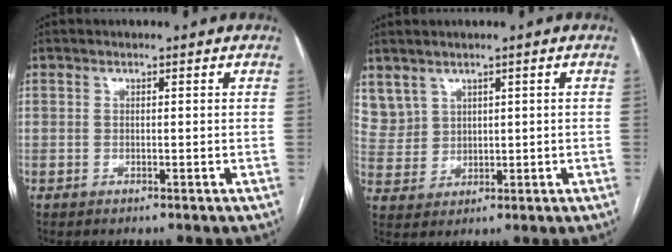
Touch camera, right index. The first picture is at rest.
{"total": 5.9, "force": [3.7, 4.6, 0.8], "torque": [-0.029, 0.017, 0.093]}